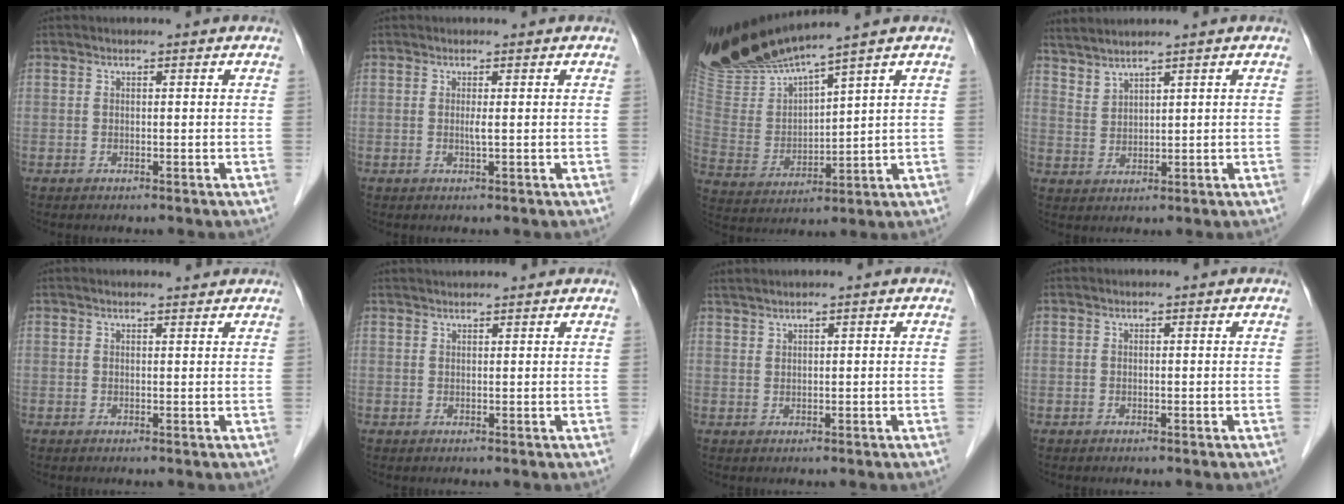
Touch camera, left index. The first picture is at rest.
{"total": 1.5, "force": [0.3, -0.2, 1.4], "torque": [-0.031, 0.001, 0.007]}
{"total": 15.8, "force": [13.8, 0.0, 7.7], "torque": [-0.160, -0.010, 0.281]}
{"total": 5.3, "force": [4.8, -0.3, 2.2], "torque": [-0.057, 0.007, 0.107]}
{"total": 5.1, "force": [4.6, 0.6, 2.0], "torque": [-0.027, 0.029, 0.066]}
{"total": 6.5, "force": [5.9, 0.4, 2.7], "torque": [-0.040, 0.044, 0.090]}
{"total": 2.4, "force": [2.1, -0.2, 1.2], "torque": [-0.029, 0.014, 0.047]}
{"total": 0.0}